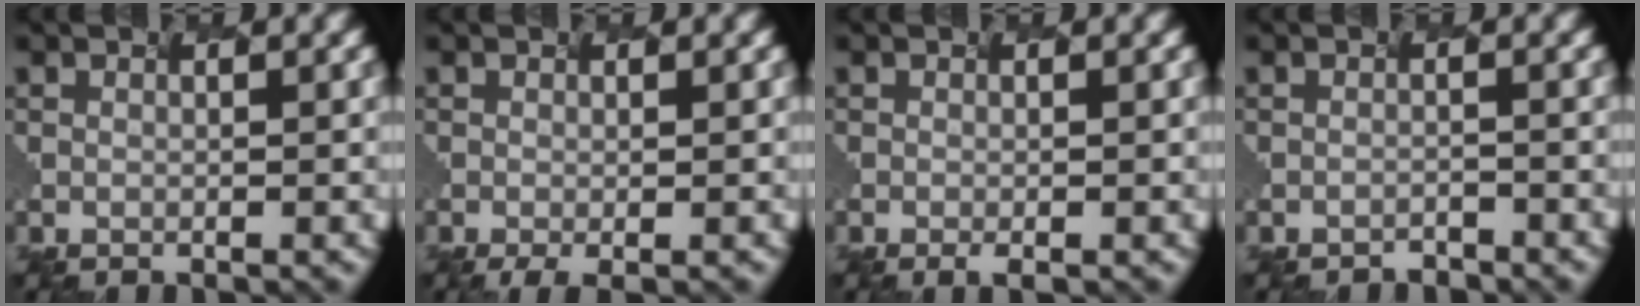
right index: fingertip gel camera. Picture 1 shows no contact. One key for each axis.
{"total": 2.2, "fx": -1.6, "fy": -0.2, "fz": 1.4, "tx": -0.029, "ty": -0.008, "tz": 0.007}
{"total": 1.4, "fx": -1.0, "fy": -0.2, "fz": 1.0, "tx": -0.018, "ty": -0.007, "tz": 0.007}
{"total": 2.1, "fx": -1.8, "fy": -0.8, "fz": -0.7, "tx": -0.005, "ty": -0.008, "tz": -0.013}